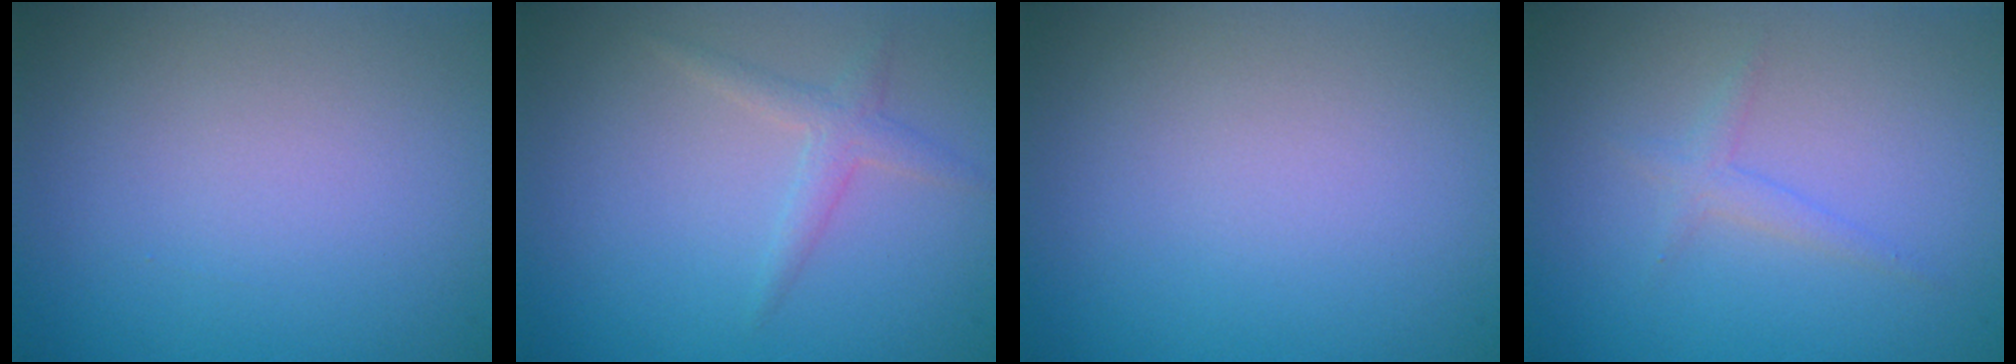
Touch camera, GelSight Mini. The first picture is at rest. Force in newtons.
{"total": 1.6, "press": 1.6, "slide": 0.0}
{"total": 0.0}
{"total": 1.2, "press": 1.2, "slide": 0.0}